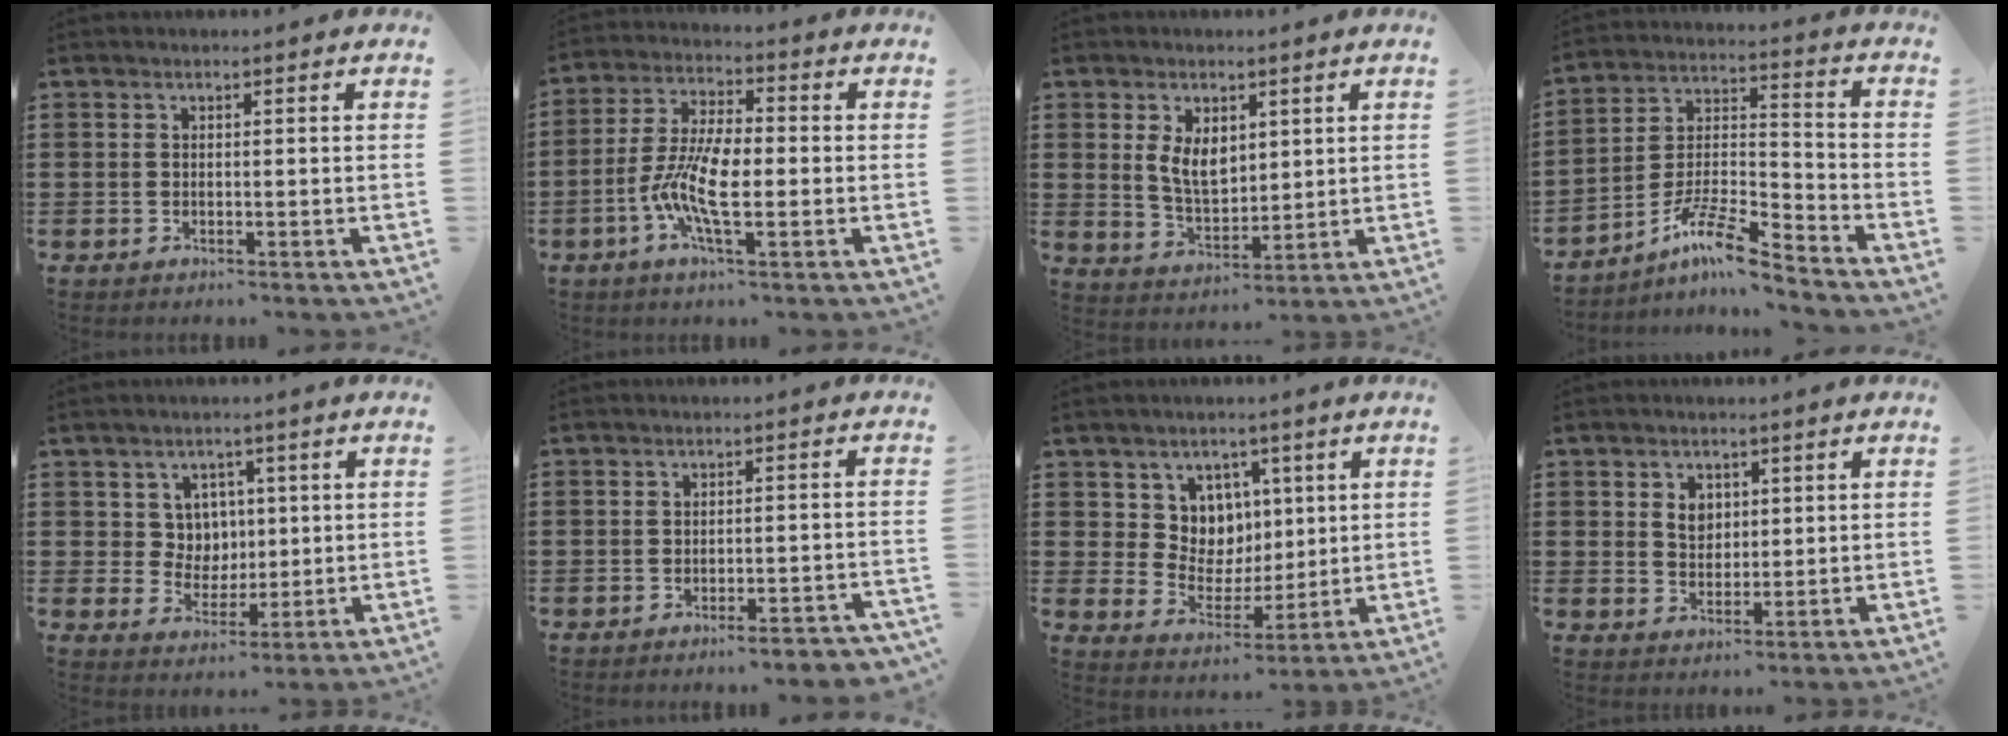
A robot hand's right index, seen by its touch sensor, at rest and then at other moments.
{"total": 9.3, "force": [-2.3, 3.1, 8.5], "torque": [-0.190, -0.010, -0.051]}
{"total": 5.9, "force": [2.0, 3.6, 4.2], "torque": [-0.084, 0.007, 0.036]}
{"total": 9.9, "force": [-7.8, 1.4, 6.0], "torque": [-0.124, 0.006, -0.153]}
{"total": 4.9, "force": [1.6, 4.5, 1.1], "torque": [-0.044, 0.013, 0.029]}
{"total": 2.7, "force": [-2.4, 0.0, 1.4], "torque": [-0.023, -0.002, -0.046]}
{"total": 6.9, "force": [3.3, 6.0, 0.5], "torque": [-0.047, -0.016, 0.062]}
{"total": 3.1, "force": [1.2, 2.5, 1.6], "torque": [-0.031, 0.007, 0.018]}